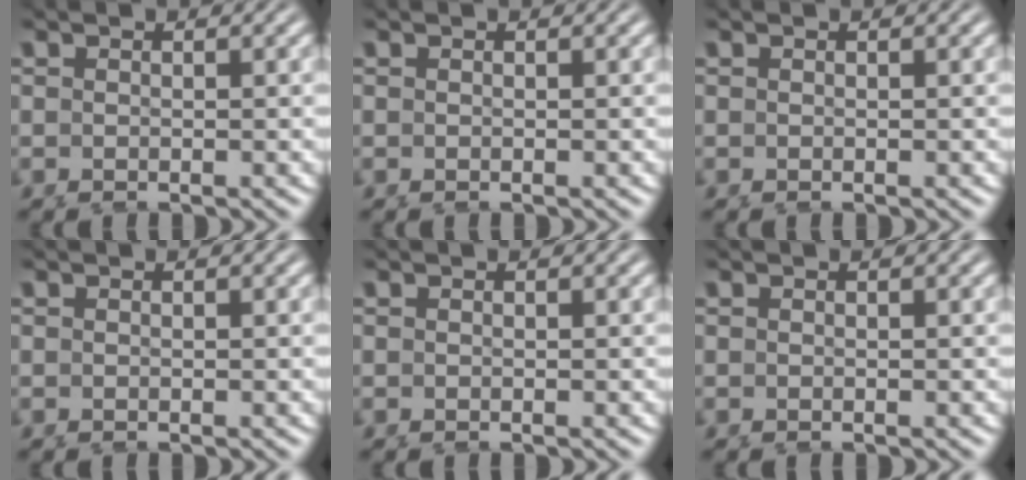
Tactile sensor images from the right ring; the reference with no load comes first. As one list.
[{"total": 0.0}, {"total": 0.0}, {"total": 0.0}, {"total": 0.0}, {"total": 0.0}]